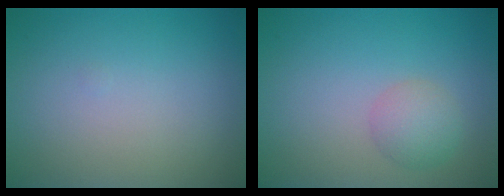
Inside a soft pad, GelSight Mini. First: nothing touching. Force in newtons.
{"total": 2.3, "press": 2.3, "slide": 0.1}